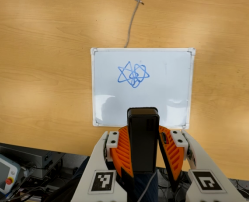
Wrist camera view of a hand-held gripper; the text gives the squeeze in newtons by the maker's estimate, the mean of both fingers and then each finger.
{"total": 7.2, "left": 6.6, "right": 7.7}